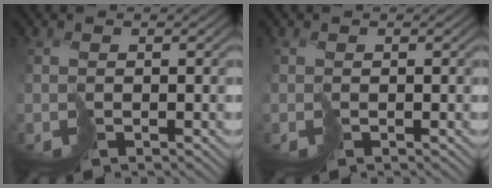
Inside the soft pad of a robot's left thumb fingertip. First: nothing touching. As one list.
[{"total": 0.0}]